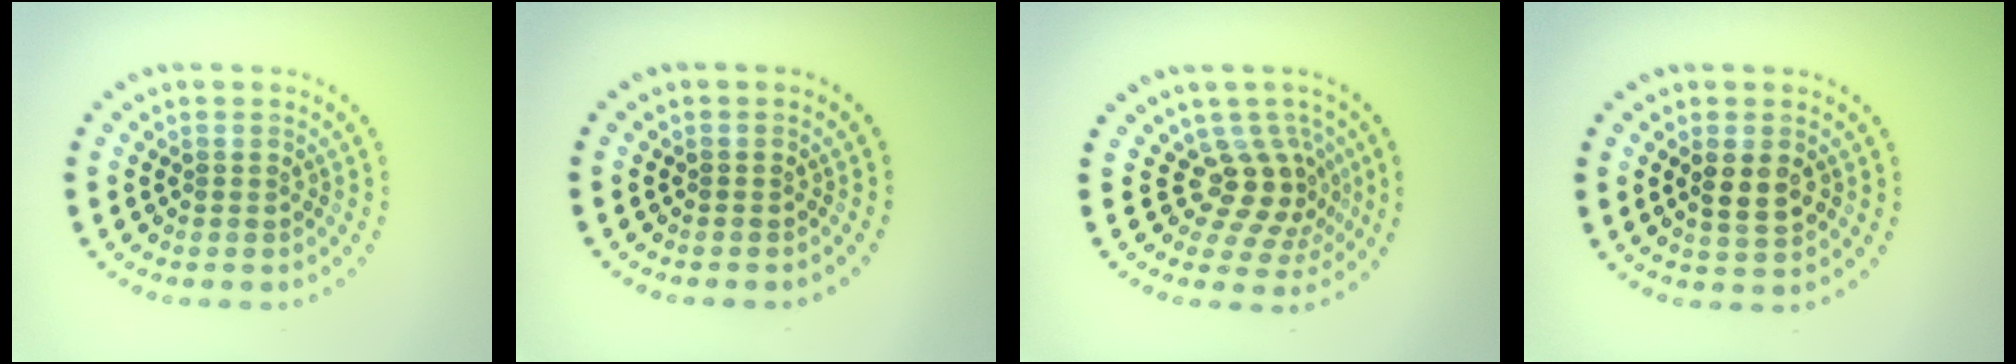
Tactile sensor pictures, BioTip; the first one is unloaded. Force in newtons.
{"total": 0.0}
{"total": 3.7, "press": 2.6, "slide": 2.7}
{"total": 2.5, "press": 2.5, "slide": 0.3}